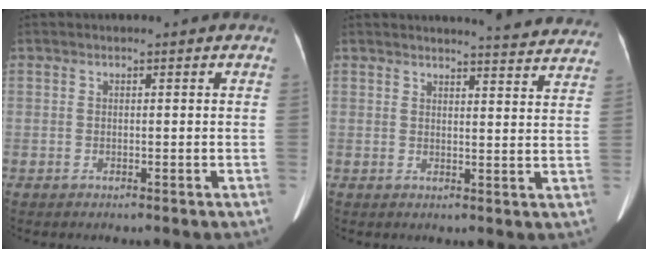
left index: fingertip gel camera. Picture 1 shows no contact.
{"total": 11.4, "force": [11.3, 0.6, 2.0], "torque": [-0.006, -0.047, 0.105]}